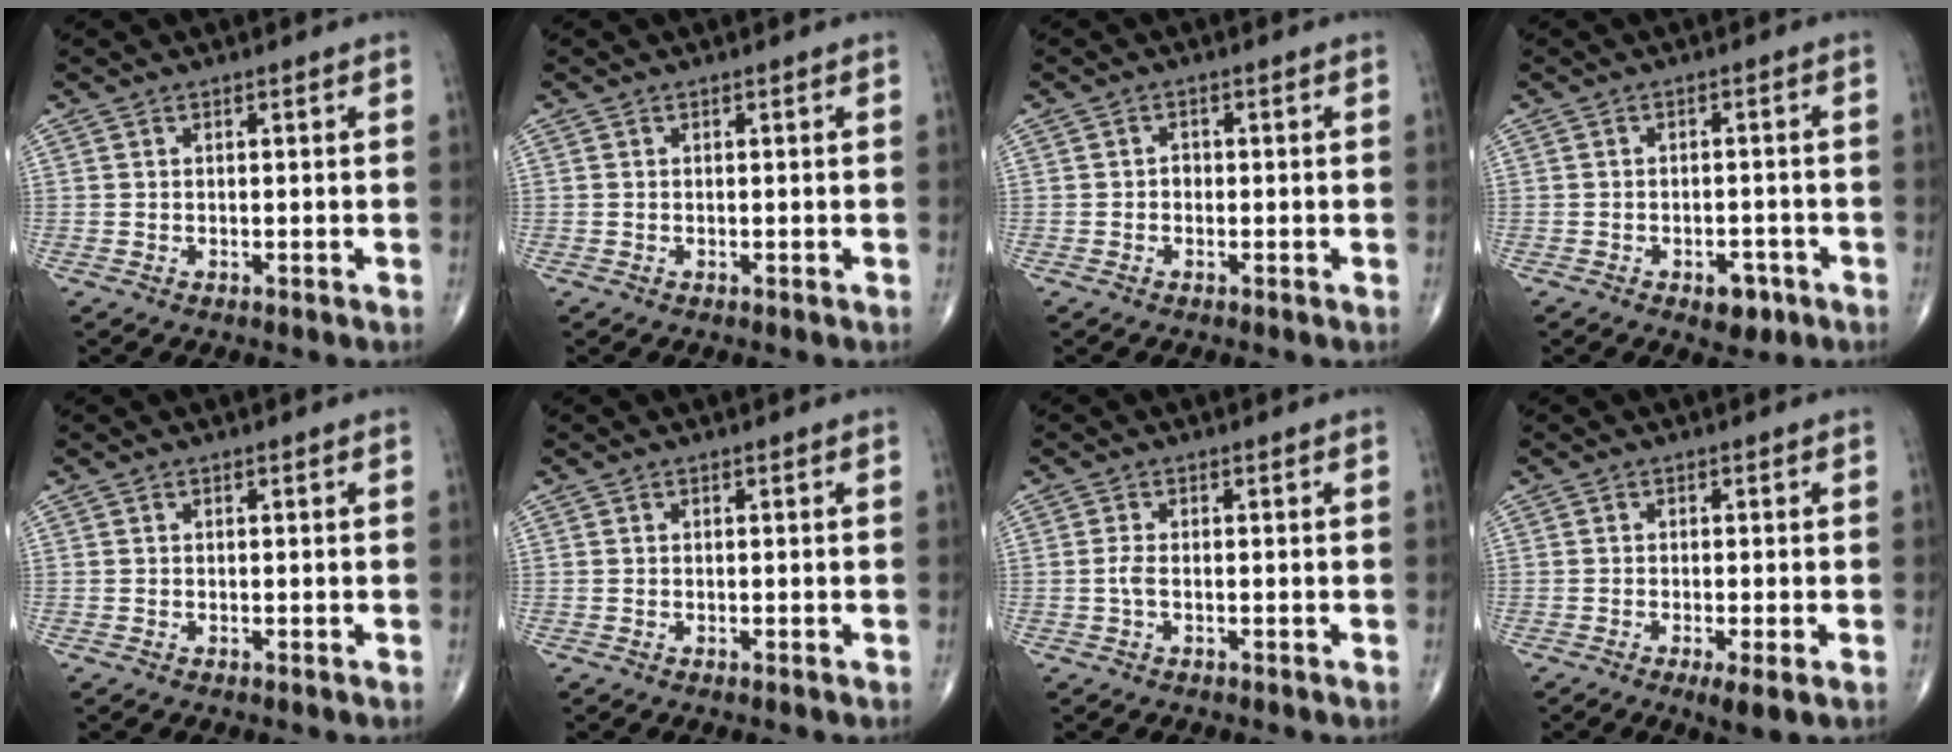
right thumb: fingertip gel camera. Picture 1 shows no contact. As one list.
[{"total": 0.0}, {"total": 1.2, "force": [-0.2, 0.9, 0.6], "torque": [-0.003, 0.004, -0.007]}, {"total": 4.3, "force": [-2.3, 2.5, 2.6], "torque": [-0.016, 0.013, -0.026]}, {"total": 0.0}, {"total": 0.0}, {"total": 1.5, "force": [-0.4, 0.5, 1.3], "torque": [-0.032, -0.001, -0.011]}, {"total": 3.6, "force": [-1.5, 0.5, 3.3], "torque": [-0.062, -0.011, -0.029]}]